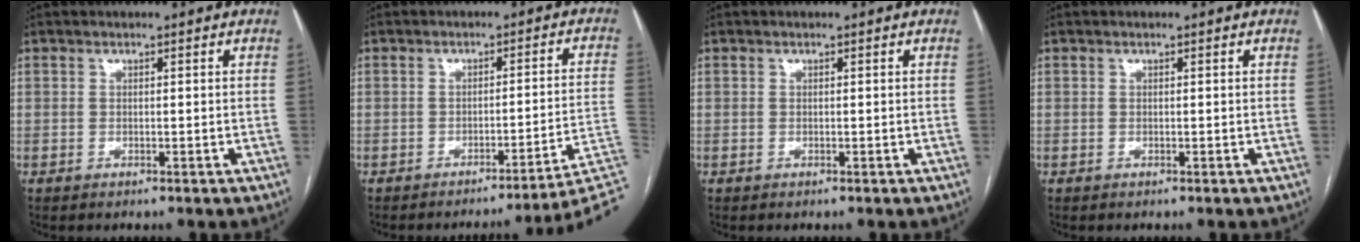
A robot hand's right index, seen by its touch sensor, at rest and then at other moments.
{"total": 11.5, "force": [-9.6, -3.5, 5.4], "torque": [-0.015, 0.011, -0.111]}
{"total": 0.0}
{"total": 0.0}